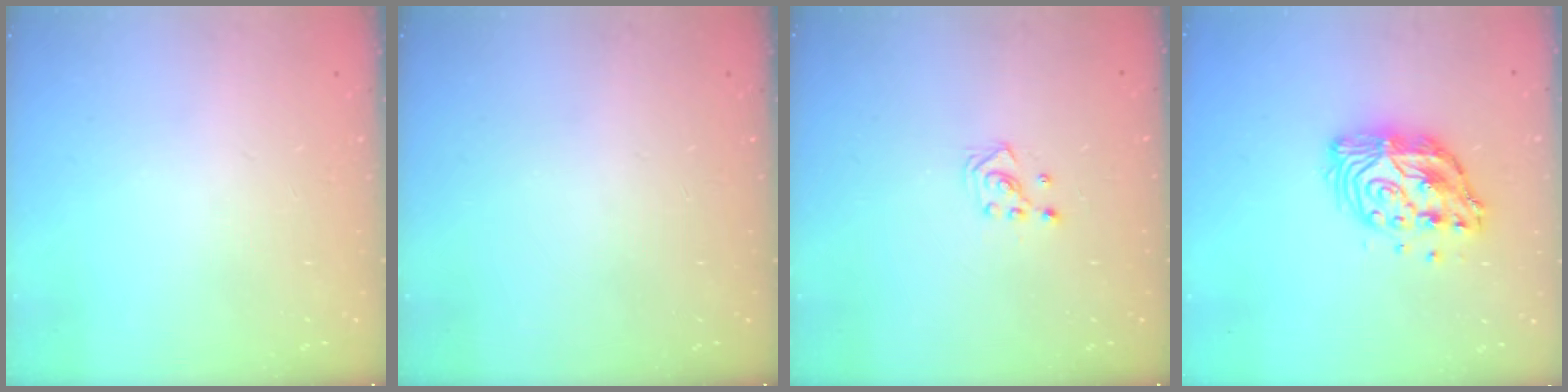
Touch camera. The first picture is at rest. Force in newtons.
{"total": 0.0}
{"total": 2.9, "press": 2.9, "slide": 0.4}
{"total": 12.6, "press": 12.6, "slide": 1.0}